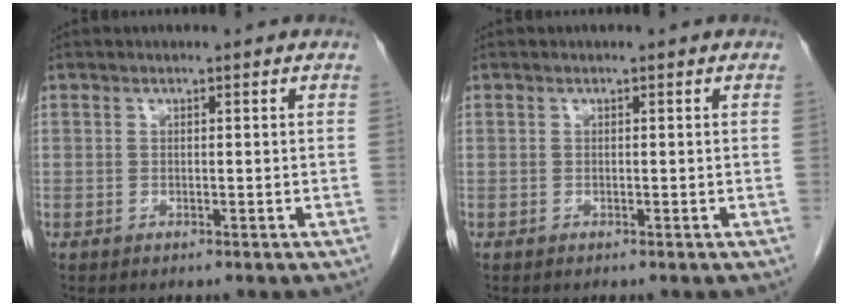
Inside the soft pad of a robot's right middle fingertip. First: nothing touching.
{"total": 0.0}